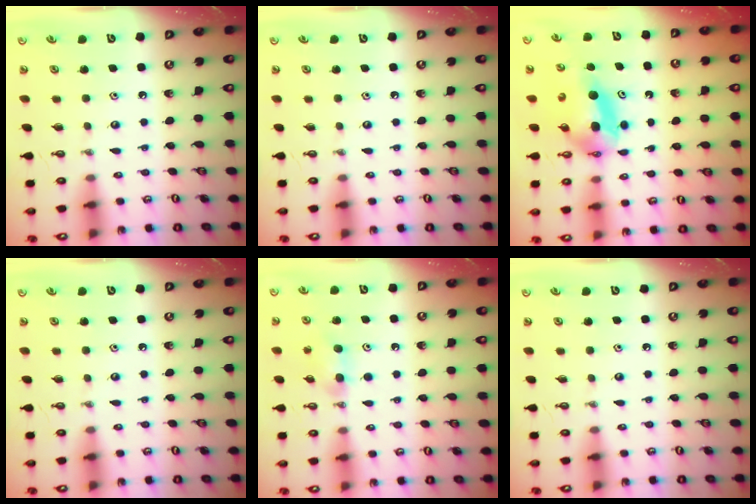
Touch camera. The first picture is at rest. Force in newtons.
{"total": 0.0}
{"total": 5.3, "press": 5.3, "slide": 0.3}
{"total": 0.0}
{"total": 4.9, "press": 4.7, "slide": 1.4}
{"total": 0.0}